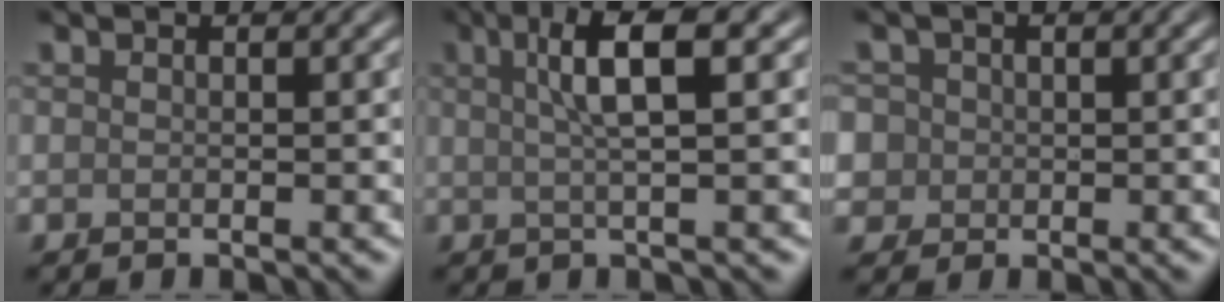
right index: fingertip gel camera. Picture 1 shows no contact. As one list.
[{"total": 5.0, "force": [1.5, 1.0, 4.7], "torque": [-0.074, 0.010, 0.021]}, {"total": 4.2, "force": [0.9, 3.9, 1.4], "torque": [-0.027, 0.029, 0.001]}]